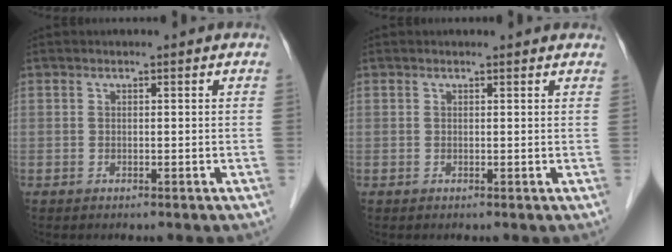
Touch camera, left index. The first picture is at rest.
{"total": 2.7, "force": [2.6, 0.6, 0.6], "torque": [-0.014, 0.011, 0.020]}